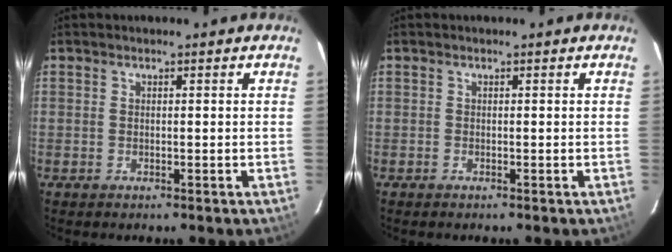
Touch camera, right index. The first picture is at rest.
{"total": 0.0}